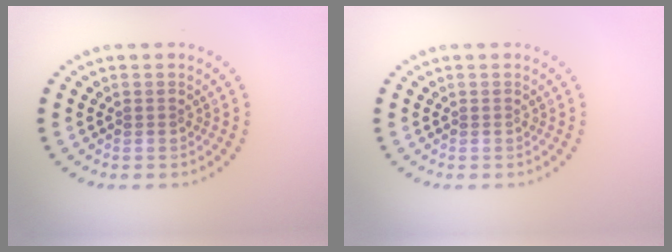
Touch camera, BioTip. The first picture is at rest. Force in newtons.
{"total": 0.0}